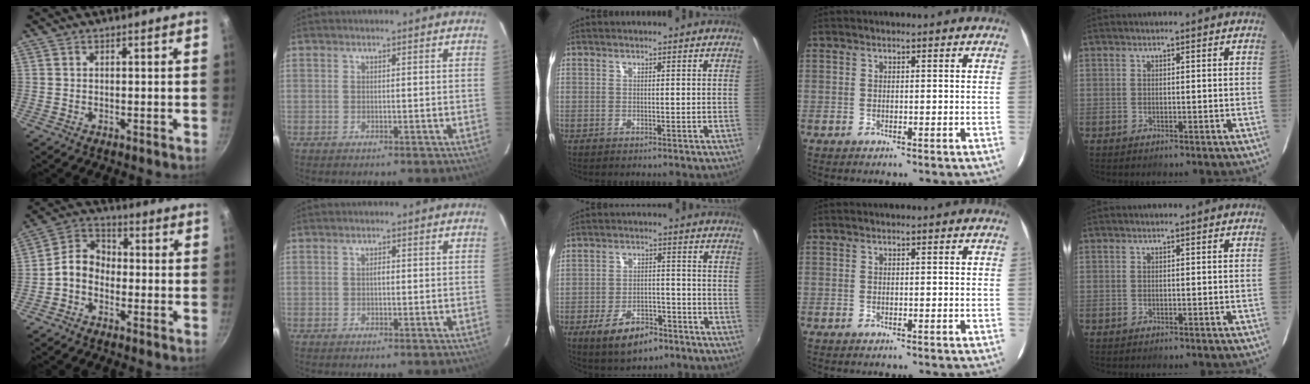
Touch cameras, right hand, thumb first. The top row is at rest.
{"thumb": {"total": 6.9, "force": [-2.2, 5.2, 3.9], "torque": [-0.057, 0.036, -0.061]}, "index": {"total": 0.8, "force": [0.0, 0.4, 0.6], "torque": [-0.010, 0.004, 0.000]}, "middle": {"total": 9.5, "force": [-5.9, 4.7, 5.9], "torque": [-0.124, -0.003, -0.088]}}